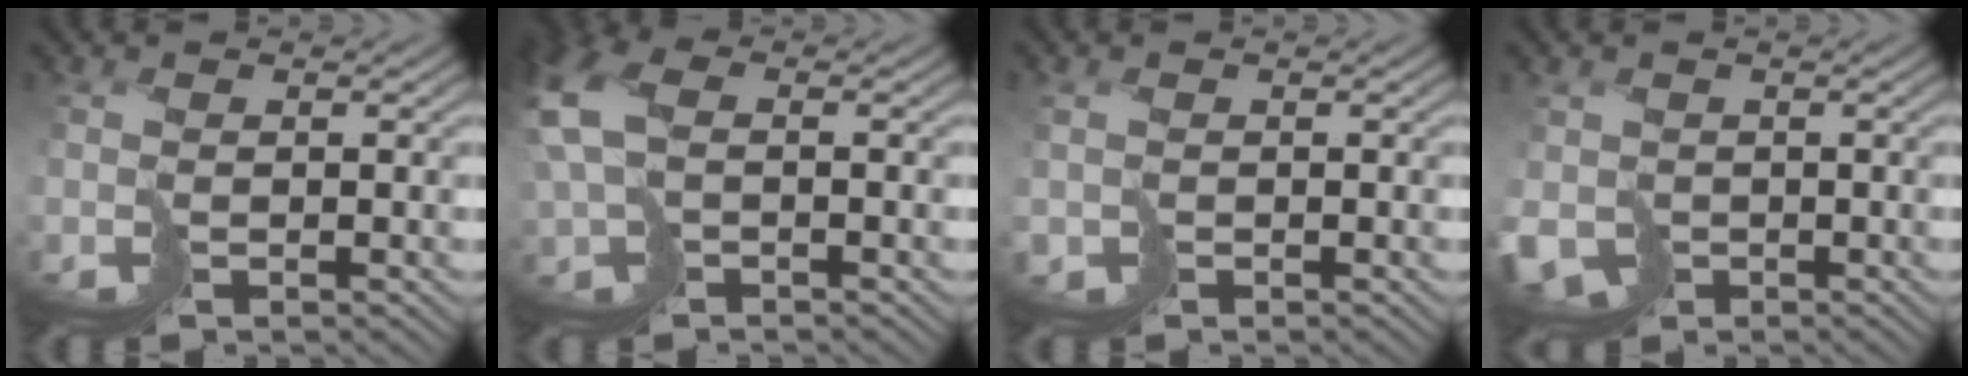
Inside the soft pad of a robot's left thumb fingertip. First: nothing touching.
{"total": 6.3, "force": [0.1, 4.0, 4.9], "torque": [-0.149, -0.004, 0.002]}
{"total": 1.1, "force": [-0.1, 1.0, 0.4], "torque": [-0.006, -0.003, -0.005]}
{"total": 3.7, "force": [-1.3, 3.0, 1.7], "torque": [-0.032, -0.017, -0.017]}